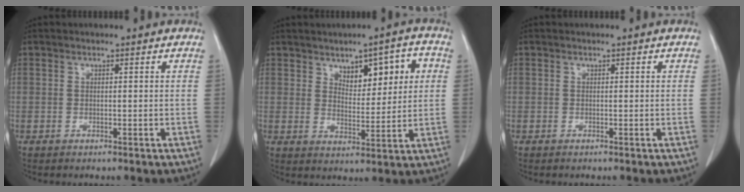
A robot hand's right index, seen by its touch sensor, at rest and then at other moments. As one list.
[{"total": 8.0, "force": [3.1, 3.3, 6.7], "torque": [-0.087, 0.015, 0.050]}, {"total": 0.0}]